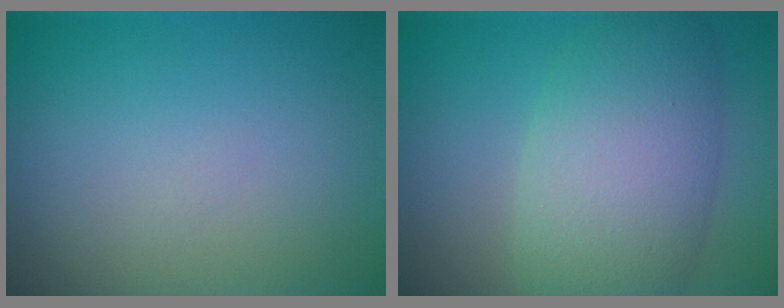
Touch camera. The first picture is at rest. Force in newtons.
{"total": 8.6, "press": 8.6, "slide": 0.6}